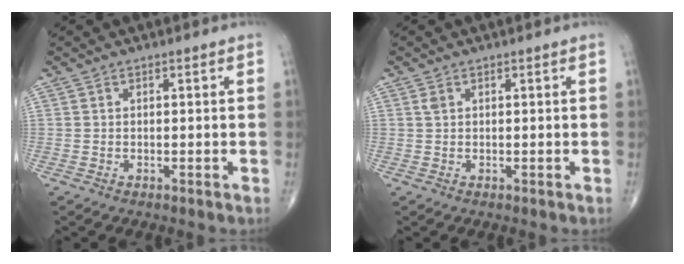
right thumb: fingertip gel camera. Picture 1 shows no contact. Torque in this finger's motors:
{"motor_torque": [-0.39, 0.16, 0.40, 0.17, -0.02]}